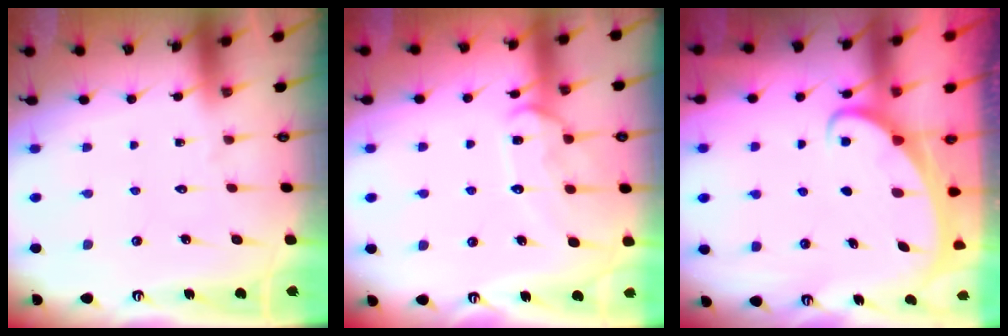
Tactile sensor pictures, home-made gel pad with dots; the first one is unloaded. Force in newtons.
{"total": 13.9, "press": 13.9, "slide": 1.1}
{"total": 2.4, "press": 2.4, "slide": 0.3}